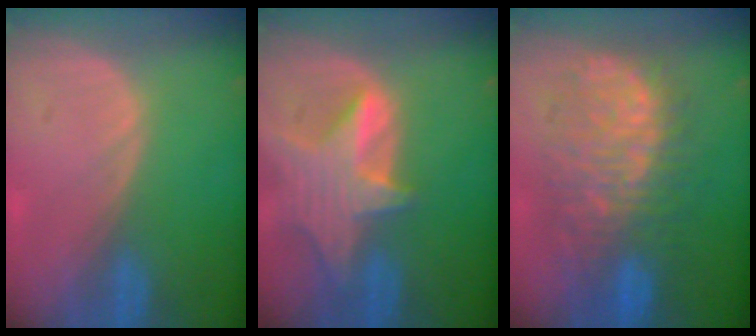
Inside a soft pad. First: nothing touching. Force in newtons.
{"total": 8.0, "press": 7.3, "slide": 3.3}
{"total": 11.9, "press": 11.8, "slide": 1.4}